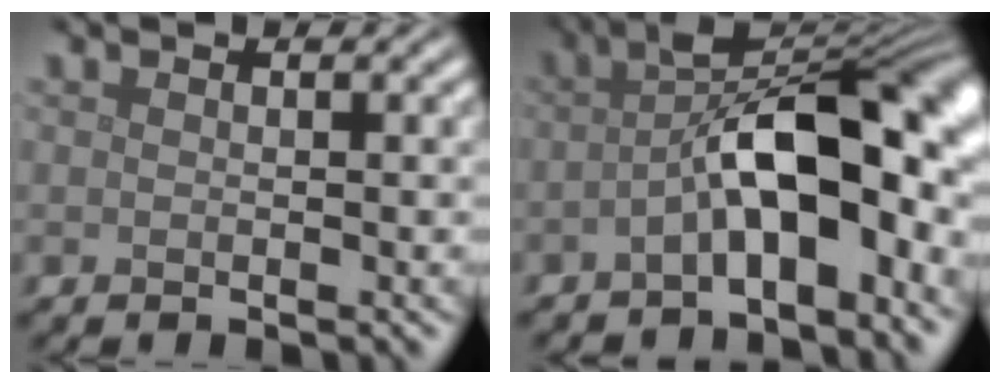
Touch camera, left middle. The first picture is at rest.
{"total": 11.0, "force": [-1.7, 4.5, 9.9], "torque": [-0.148, 0.016, -0.030]}